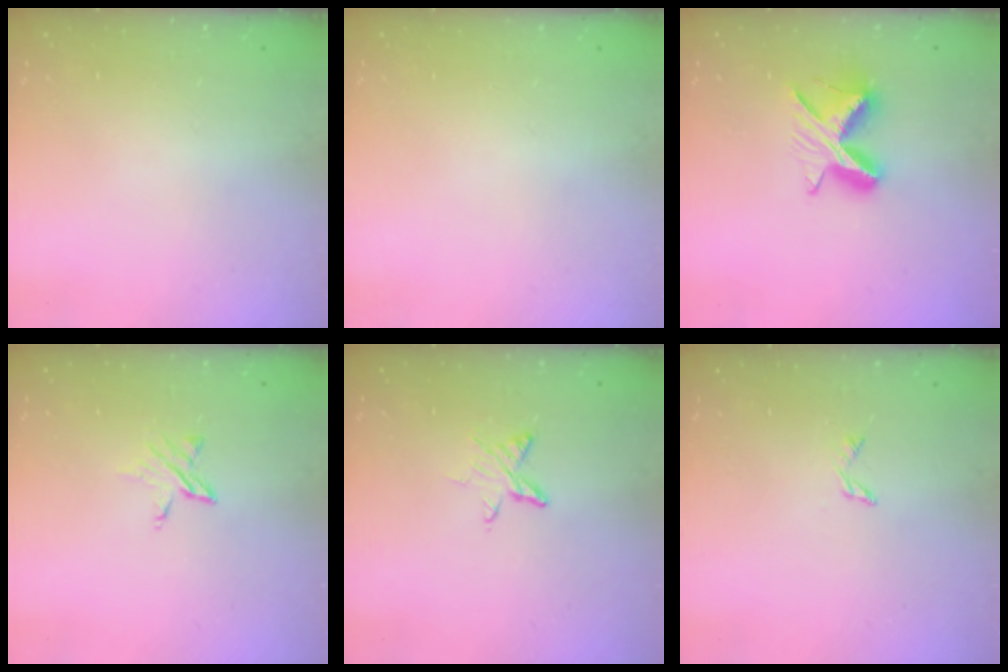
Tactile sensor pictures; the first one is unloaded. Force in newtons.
{"total": 0.0}
{"total": 8.7, "press": 8.7, "slide": 0.2}
{"total": 4.7, "press": 4.7, "slide": 0.5}
{"total": 3.9, "press": 3.9, "slide": 0.5}
{"total": 3.1, "press": 3.1, "slide": 0.4}